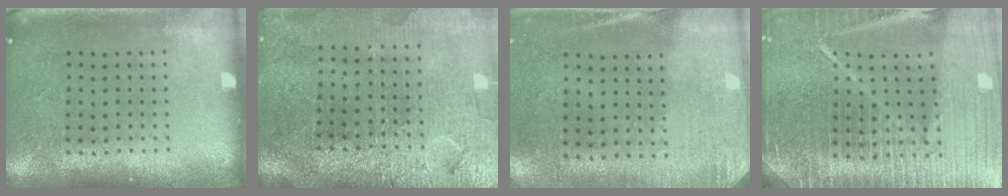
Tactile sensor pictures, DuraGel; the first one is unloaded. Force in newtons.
{"total": 3.6, "press": 3.4, "slide": 1.3}
{"total": 2.6, "press": 2.2, "slide": 1.3}
{"total": 6.5, "press": 5.6, "slide": 3.3}